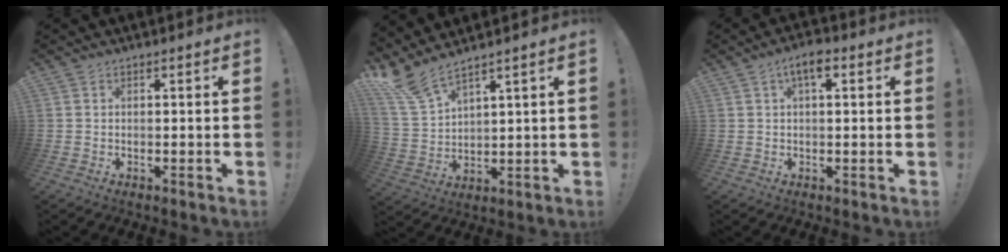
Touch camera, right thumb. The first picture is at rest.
{"total": 8.5, "force": [7.2, 1.8, 4.1], "torque": [-0.094, -0.039, 0.140]}
{"total": 4.8, "force": [1.7, 1.8, 4.1], "torque": [-0.067, 0.003, 0.026]}